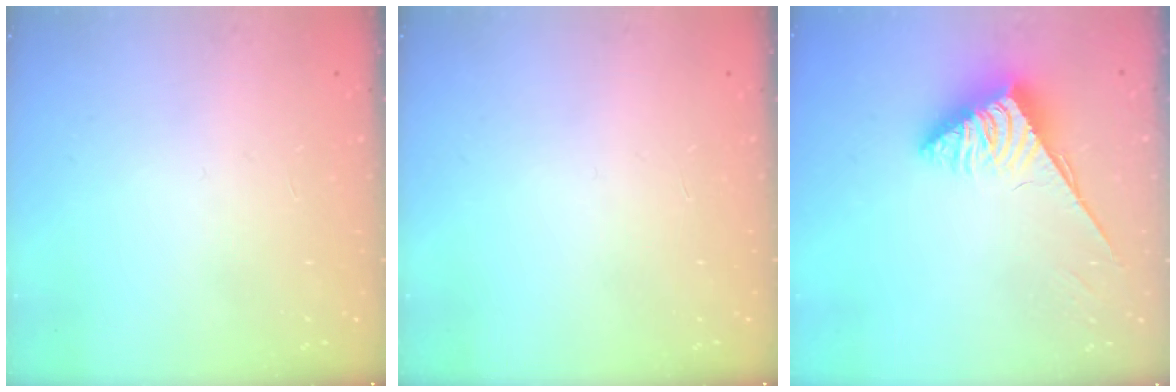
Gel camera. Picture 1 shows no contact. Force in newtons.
{"total": 0.0}
{"total": 3.7, "press": 3.6, "slide": 0.6}